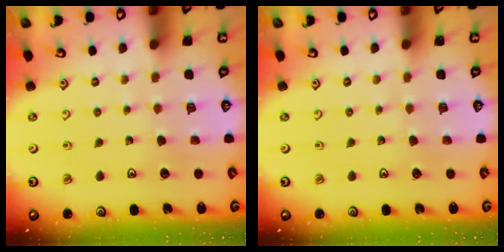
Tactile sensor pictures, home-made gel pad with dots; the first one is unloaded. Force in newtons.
{"total": 0.0}